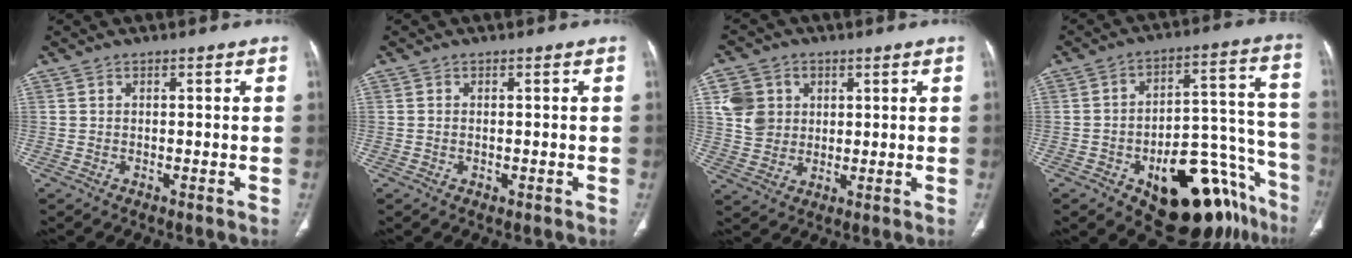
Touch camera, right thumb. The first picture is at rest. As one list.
[{"total": 0.8, "force": [-0.2, 0.6, 0.6], "torque": [-0.014, 0.001, 0.000]}, {"total": 8.2, "force": [2.3, 7.1, 3.2], "torque": [-0.039, -0.003, 0.049]}, {"total": 24.2, "force": [-13.1, 11.1, 17.0], "torque": [-0.137, 0.105, -0.175]}]